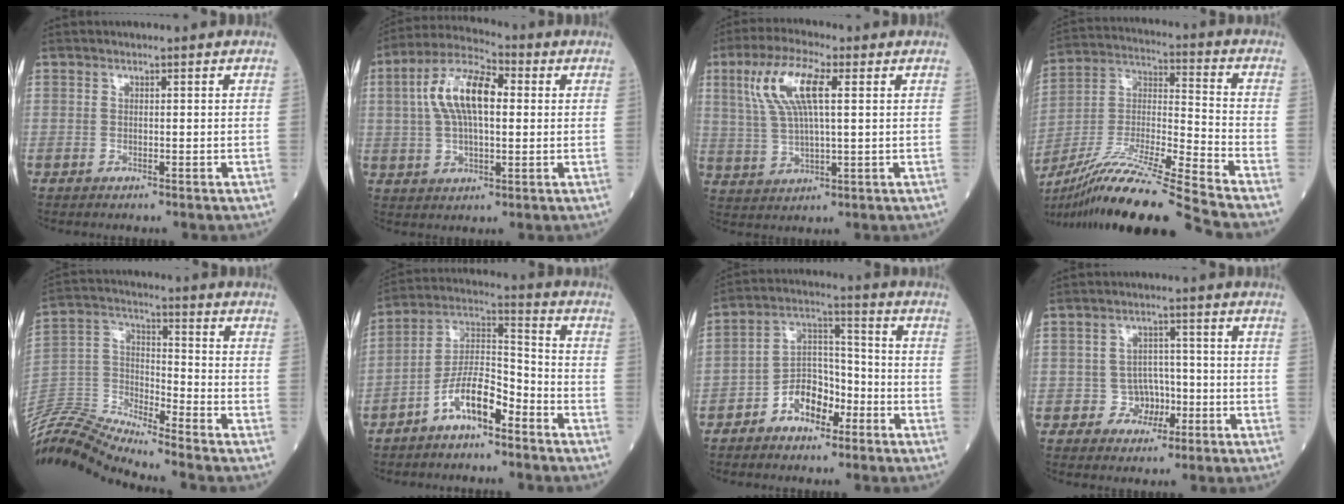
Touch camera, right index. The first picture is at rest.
{"total": 11.5, "force": [2.0, 4.5, 10.4], "torque": [-0.217, 0.028, 0.033]}
{"total": 10.1, "force": [3.3, 2.3, 9.2], "torque": [-0.201, 0.017, 0.067]}
{"total": 21.9, "force": [-18.3, -1.8, 11.7], "torque": [-0.239, -0.034, -0.336]}
{"total": 13.3, "force": [-13.0, -1.0, 2.3], "torque": [-0.054, 0.026, -0.259]}
{"total": 9.1, "force": [-5.7, 2.8, 6.6], "torque": [-0.137, 0.016, -0.109]}
{"total": 7.8, "force": [-4.3, 4.6, 4.6], "torque": [-0.091, 0.024, -0.079]}
{"total": 4.1, "force": [-1.5, 3.7, 0.8], "torque": [0.000, 0.012, -0.020]}